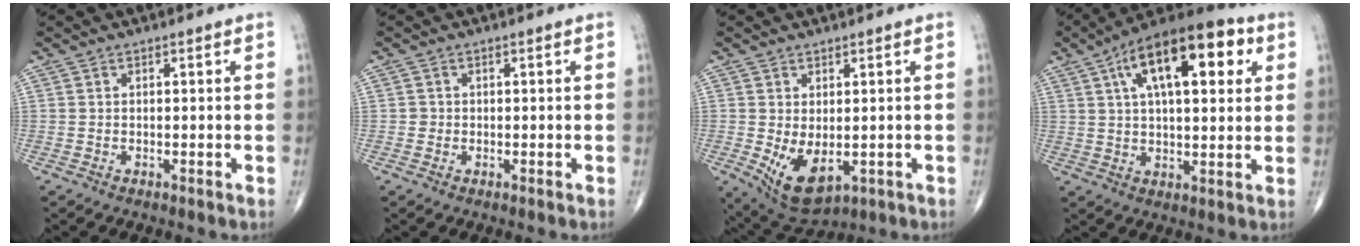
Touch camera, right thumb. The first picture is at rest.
{"total": 0.9, "force": [-0.1, 0.9, 0.0], "torque": [0.003, 0.004, -0.002]}
{"total": 8.4, "force": [-1.4, 4.6, 6.9], "torque": [-0.110, -0.011, -0.001]}
{"total": 19.7, "force": [7.1, 8.5, 16.3], "torque": [-0.241, 0.013, 0.106]}